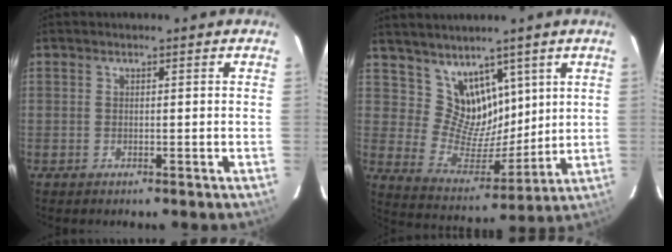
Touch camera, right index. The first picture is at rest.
{"total": 10.9, "force": [6.9, 7.3, 4.2], "torque": [-0.066, -0.007, 0.142]}